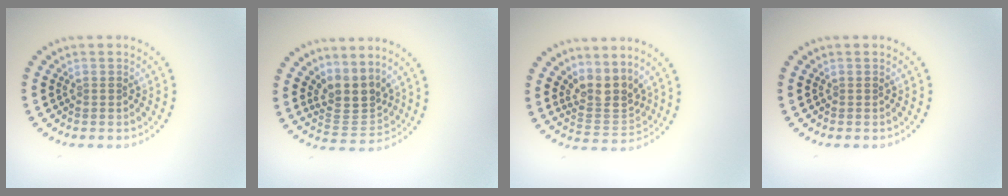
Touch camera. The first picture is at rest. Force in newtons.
{"total": 3.3, "press": 2.5, "slide": 2.1}
{"total": 3.3, "press": 2.5, "slide": 2.1}
{"total": 0.0}